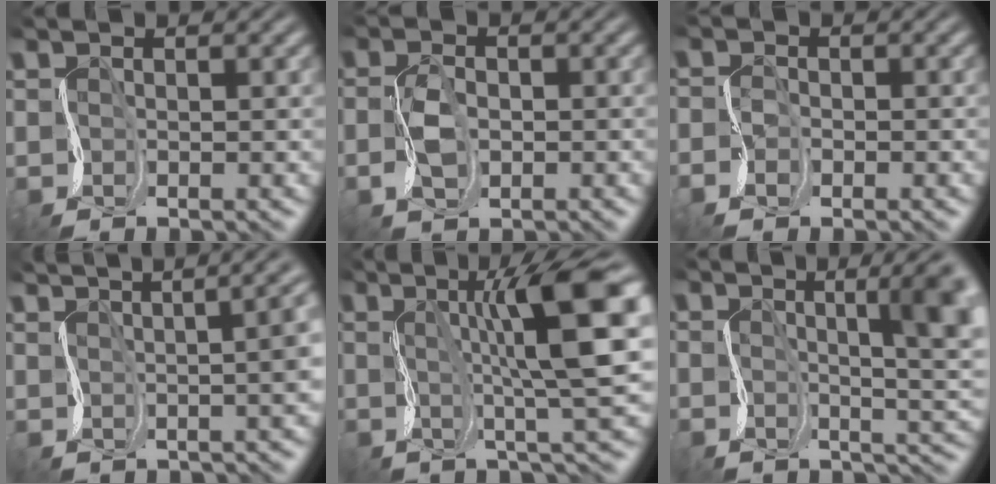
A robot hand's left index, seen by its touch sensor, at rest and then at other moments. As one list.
[{"total": 1.7, "force": [-0.4, 1.1, 1.2], "torque": [-0.046, 0.007, -0.009]}, {"total": 2.3, "force": [-1.7, 1.2, 1.1], "torque": [-0.031, -0.002, -0.028]}, {"total": 10.9, "force": [2.9, 5.3, 9.1], "torque": [-0.051, 0.065, 0.010]}, {"total": 8.5, "force": [2.0, 1.1, 8.1], "torque": [-0.106, 0.020, 0.031]}, {"total": 7.7, "force": [1.5, 2.4, 7.2], "torque": [-0.085, 0.014, 0.021]}]